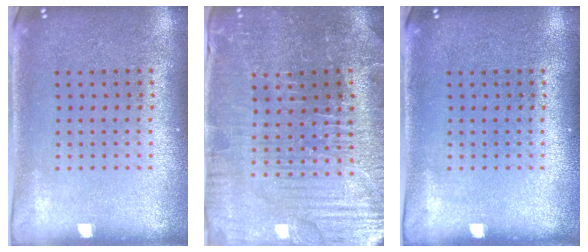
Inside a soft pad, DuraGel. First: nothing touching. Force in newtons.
{"total": 3.6, "press": 3.6, "slide": 0.4}
{"total": 0.0}